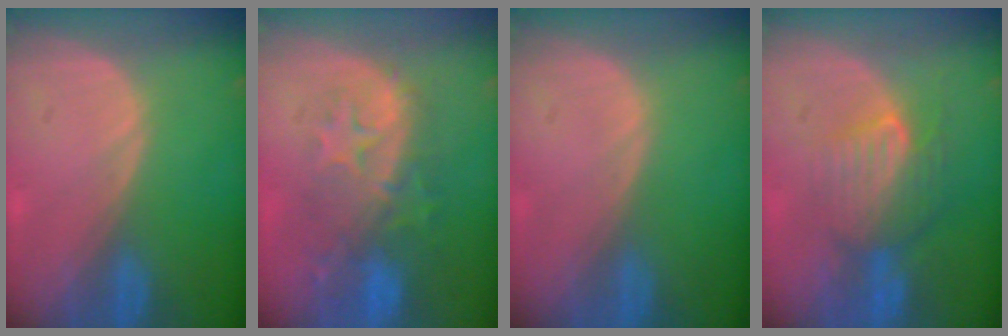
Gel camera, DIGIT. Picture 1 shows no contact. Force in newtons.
{"total": 9.8, "press": 9.0, "slide": 4.1}
{"total": 0.0}
{"total": 7.5, "press": 7.3, "slide": 1.6}